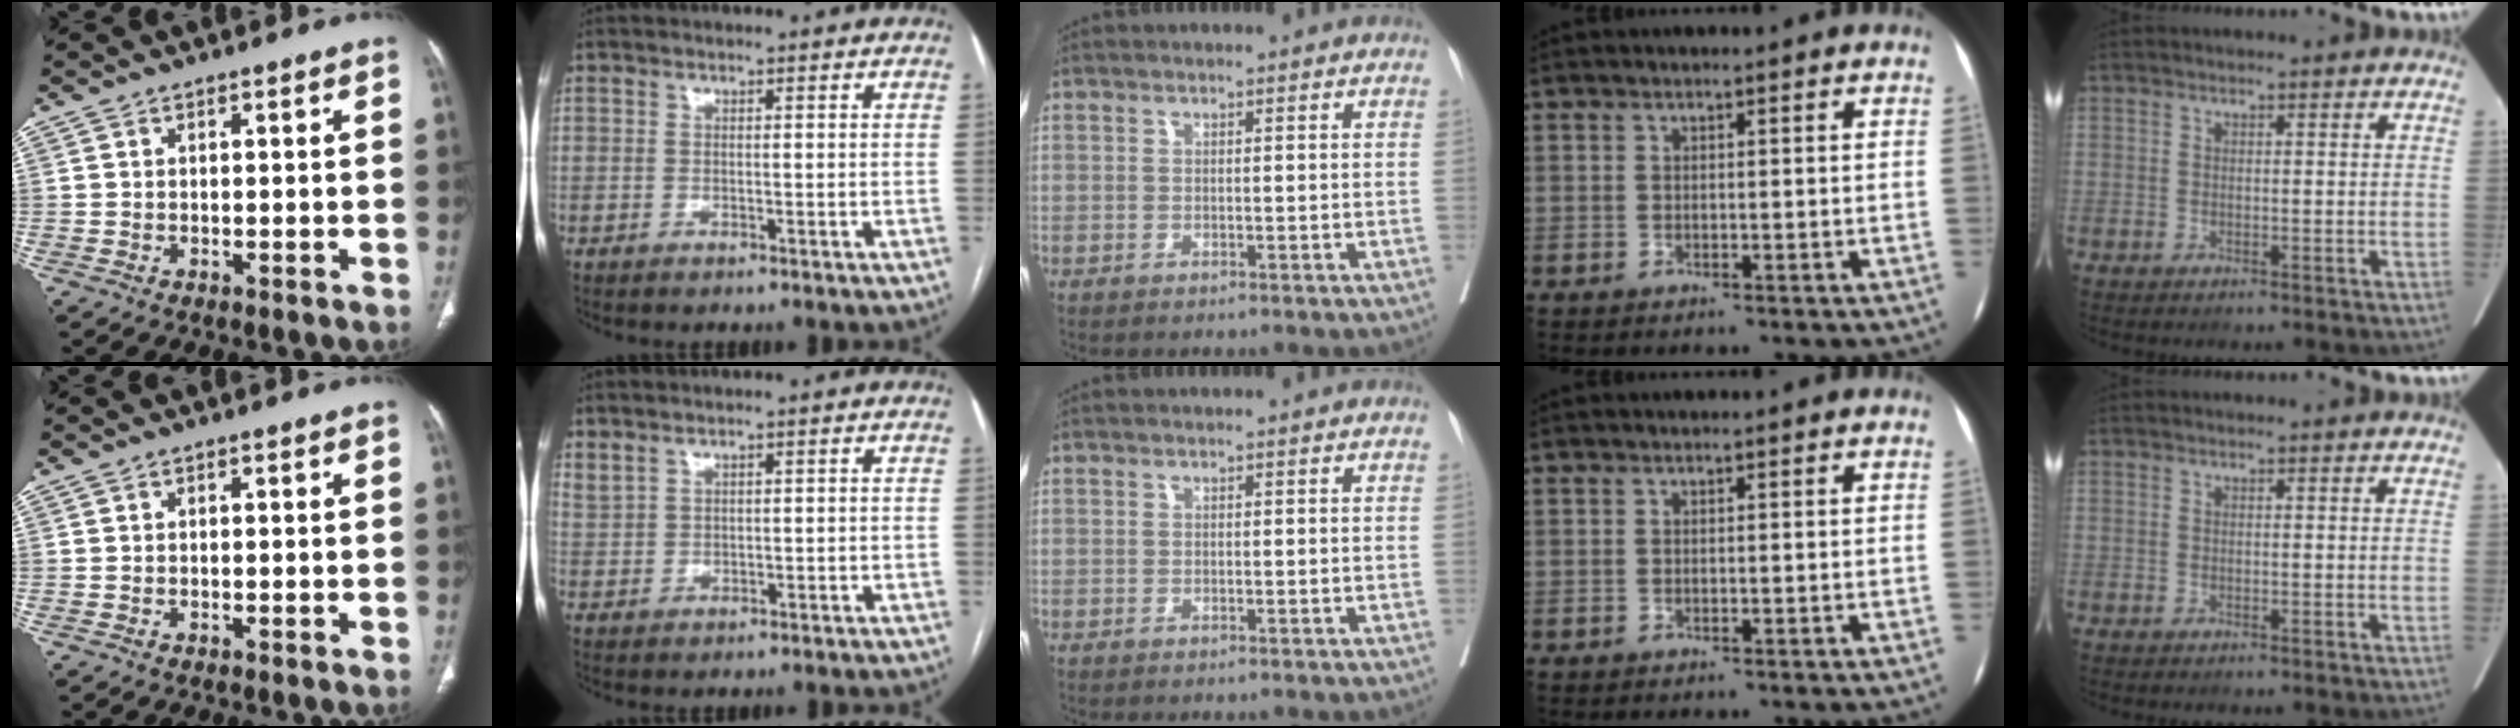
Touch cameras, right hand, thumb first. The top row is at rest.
{"index": {"total": 2.2, "force": [1.8, 1.0, 0.7], "torque": [-0.021, 0.010, 0.047]}}